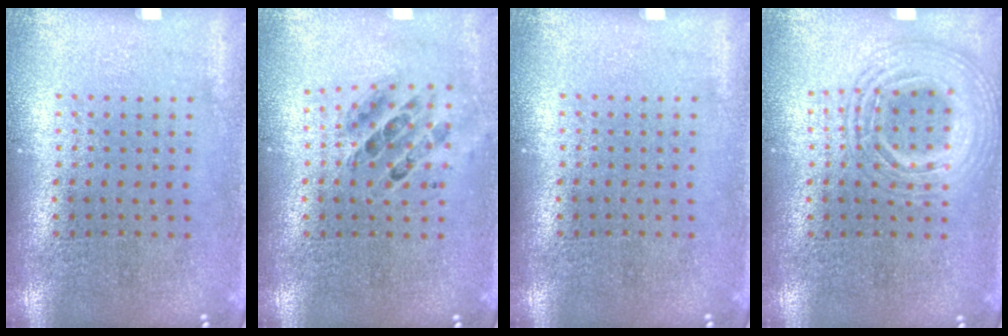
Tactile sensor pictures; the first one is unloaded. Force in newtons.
{"total": 0.7, "press": 0.7, "slide": 0.1}
{"total": 0.0}
{"total": 2.5, "press": 2.4, "slide": 0.2}